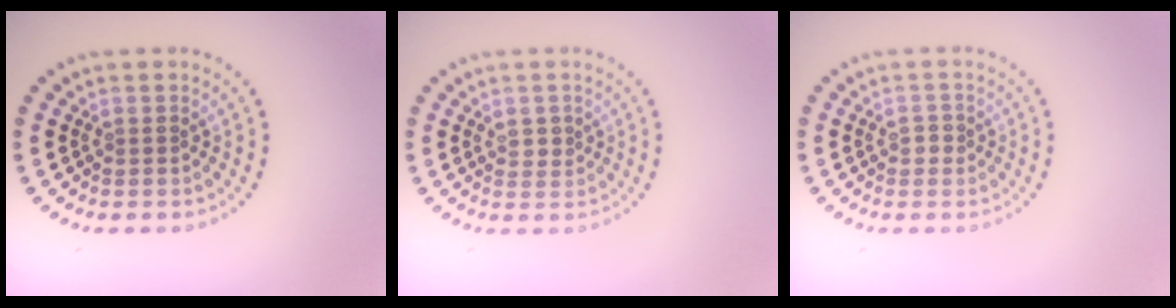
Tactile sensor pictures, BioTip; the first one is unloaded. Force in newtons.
{"total": 1.4, "press": 1.3, "slide": 0.6}
{"total": 1.1, "press": 1.0, "slide": 0.4}